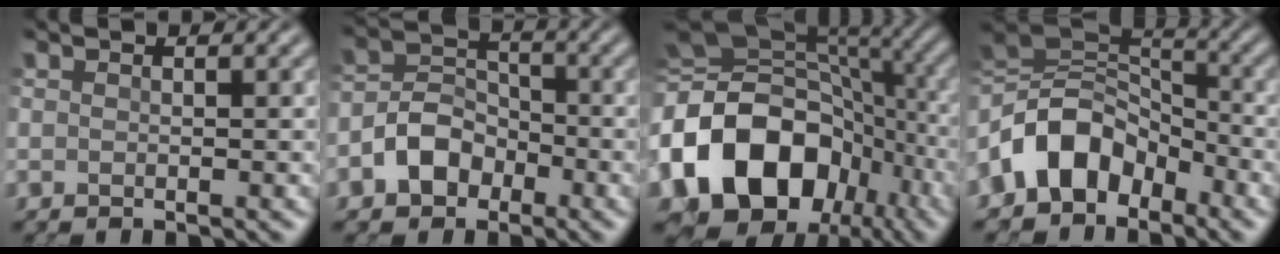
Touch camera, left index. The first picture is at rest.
{"total": 4.2, "force": [-2.1, 3.1, 2.0], "torque": [-0.034, 0.006, -0.045]}
{"total": 17.5, "force": [-5.4, 13.2, 10.1], "torque": [-0.205, -0.008, -0.102]}
{"total": 8.1, "force": [-4.3, 5.4, 4.2], "torque": [-0.062, 0.012, -0.098]}